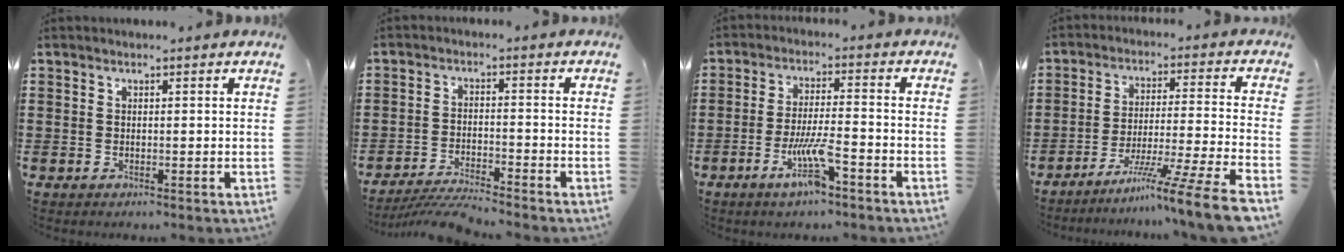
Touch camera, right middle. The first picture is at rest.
{"total": 4.8, "force": [-4.6, 0.0, 1.3], "torque": [-0.028, -0.005, -0.094]}
{"total": 7.6, "force": [-3.9, 1.4, 6.3], "torque": [-0.132, -0.009, -0.073]}
{"total": 9.4, "force": [-7.6, -1.4, 5.5], "torque": [-0.086, -0.010, -0.153]}